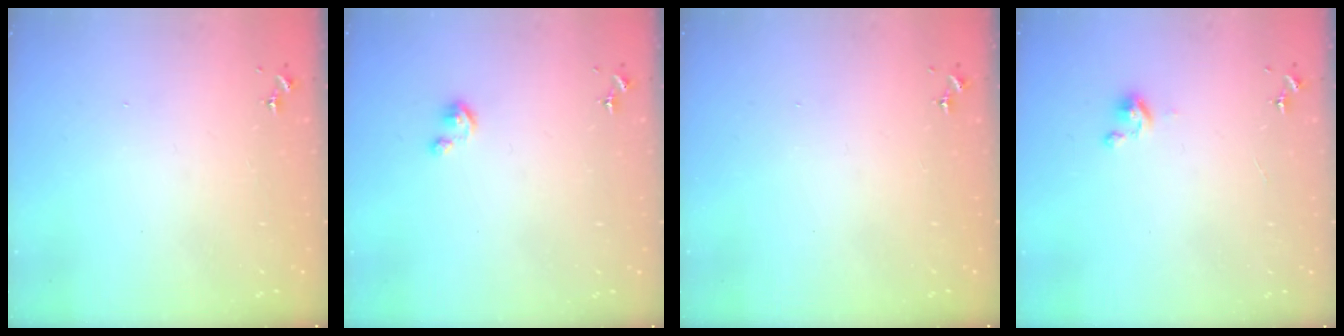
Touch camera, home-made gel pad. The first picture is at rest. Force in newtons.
{"total": 2.6, "press": 2.6, "slide": 0.3}
{"total": 0.0}
{"total": 4.0, "press": 4.0, "slide": 0.2}